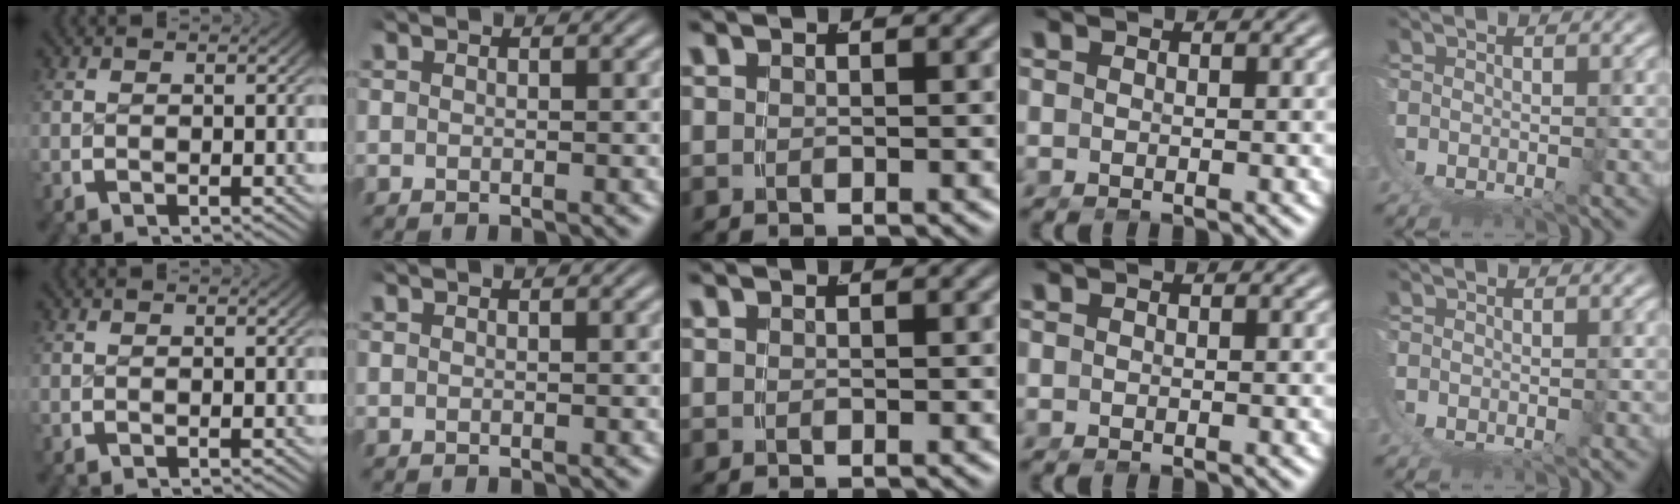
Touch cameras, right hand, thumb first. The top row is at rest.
{}